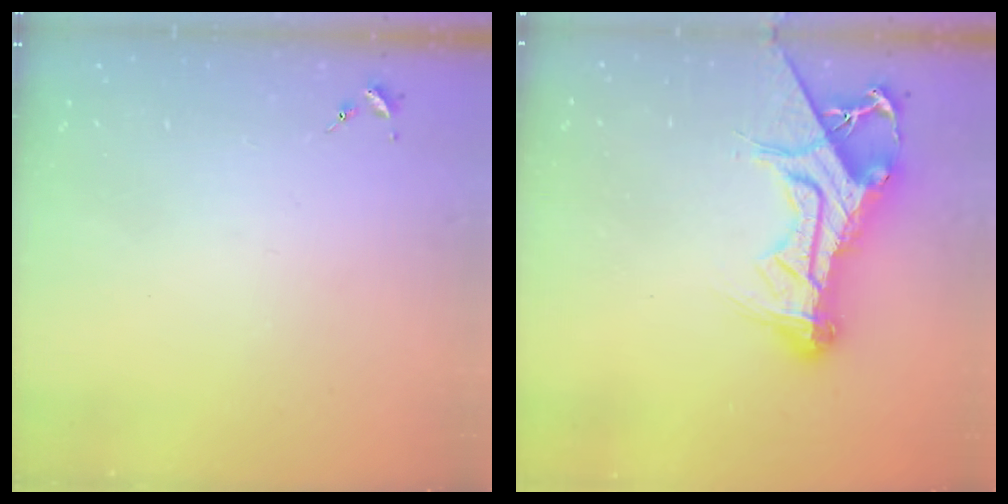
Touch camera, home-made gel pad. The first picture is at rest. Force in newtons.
{"total": 16.3, "press": 16.3, "slide": 1.3}